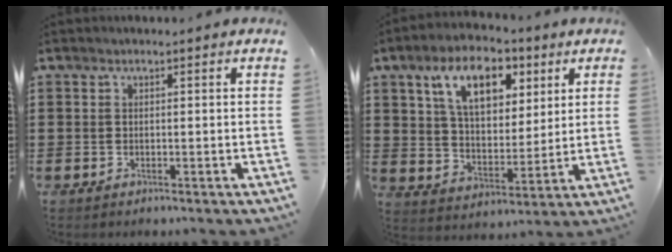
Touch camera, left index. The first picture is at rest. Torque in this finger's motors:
{"motor_torque": [2.14, 0.00, 1.05, 0.21]}